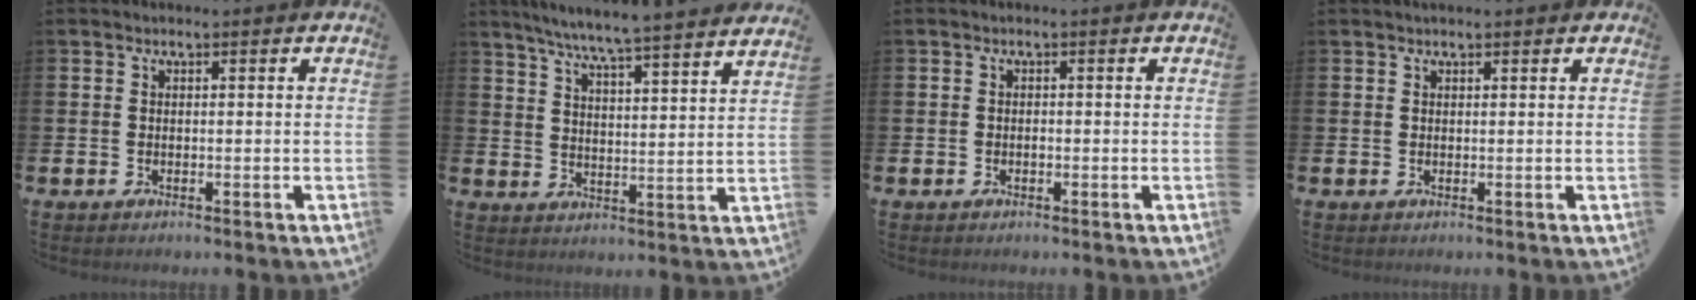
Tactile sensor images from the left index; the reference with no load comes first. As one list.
[{"total": 6.8, "force": [6.5, -0.7, 2.0], "torque": [-0.062, -0.046, 0.112]}, {"total": 0.5, "force": [-0.3, 0.4, 0.2], "torque": [-0.010, 0.004, -0.005]}, {"total": 0.8, "force": [0.7, 0.2, 0.4], "torque": [-0.005, 0.003, 0.011]}]